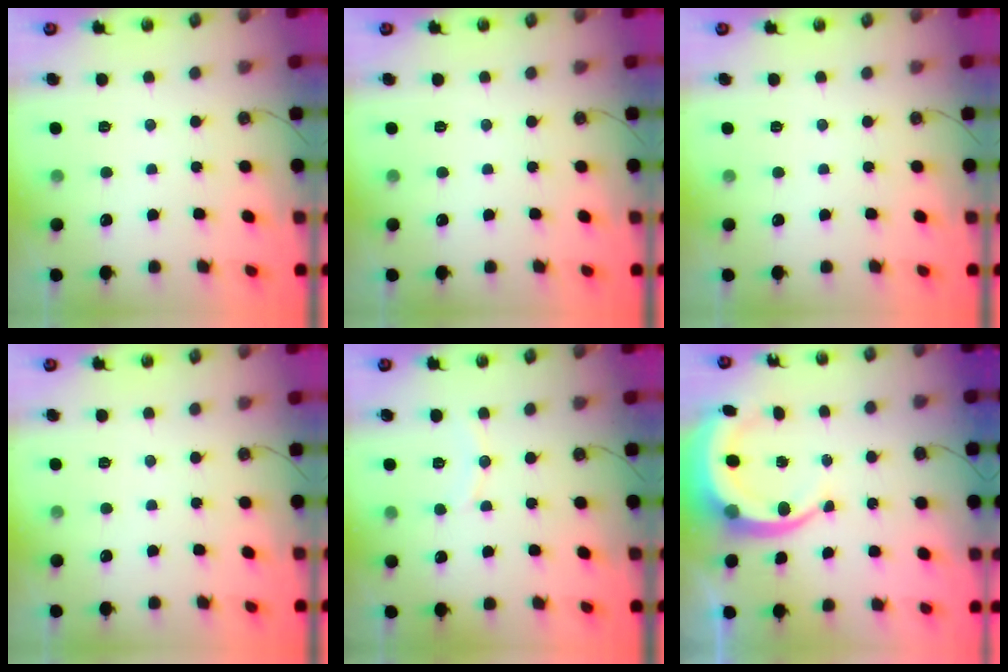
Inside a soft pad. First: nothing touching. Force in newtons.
{"total": 0.0}
{"total": 0.0}
{"total": 0.0}
{"total": 7.1, "press": 7.1, "slide": 0.5}
{"total": 9.1, "press": 9.1, "slide": 0.9}